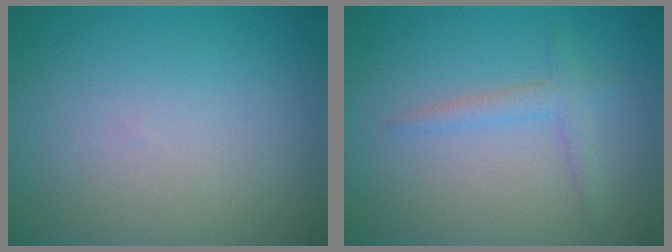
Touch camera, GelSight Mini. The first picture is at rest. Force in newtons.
{"total": 1.8, "press": 1.8, "slide": 0.1}